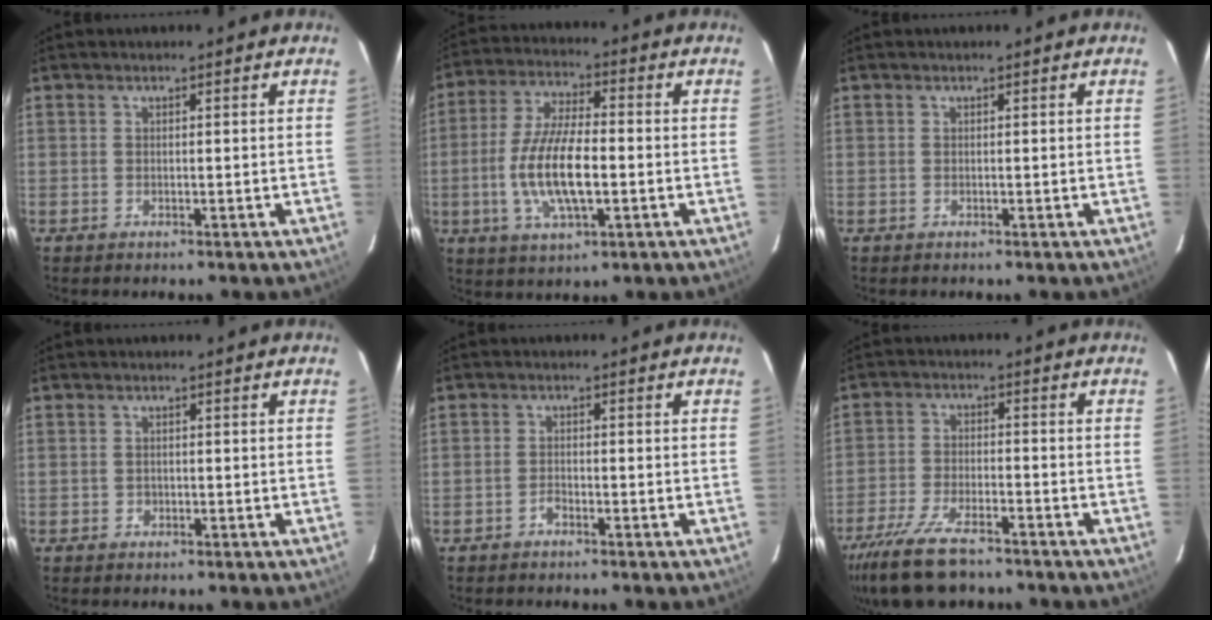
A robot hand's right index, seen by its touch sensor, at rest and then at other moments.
{"total": 12.8, "force": [-2.4, 4.3, 11.8], "torque": [-0.240, -0.004, -0.044]}
{"total": 0.0}
{"total": 0.9, "force": [-0.3, 0.9, 0.1], "torque": [0.001, 0.001, -0.002]}
{"total": 1.3, "force": [-1.1, 0.5, 0.5], "torque": [-0.010, 0.003, -0.022]}
{"total": 13.8, "force": [-10.9, 4.2, 7.3], "torque": [-0.173, -0.029, -0.197]}